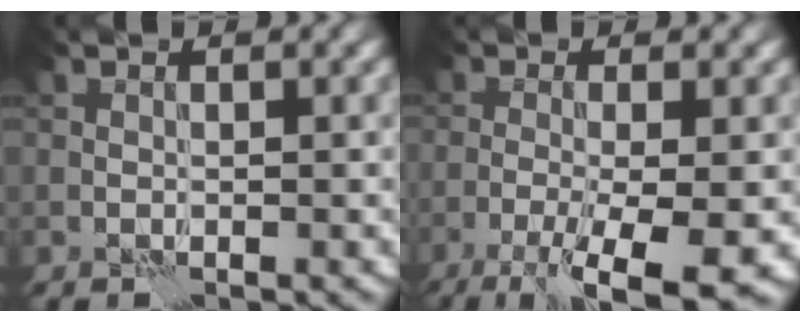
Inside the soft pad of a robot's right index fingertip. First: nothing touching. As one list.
[{"total": 7.7, "force": [-4.2, 1.5, 6.3], "torque": [-0.103, -0.009, -0.070]}]